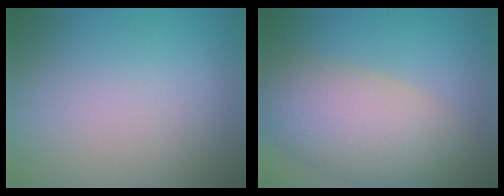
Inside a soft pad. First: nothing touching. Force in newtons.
{"total": 8.3, "press": 8.2, "slide": 0.7}